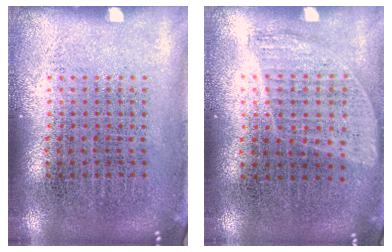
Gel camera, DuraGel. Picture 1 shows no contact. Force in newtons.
{"total": 0.9, "press": 0.8, "slide": 0.4}